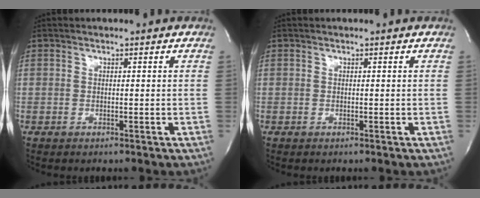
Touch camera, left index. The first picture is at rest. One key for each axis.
{"total": 0.0}